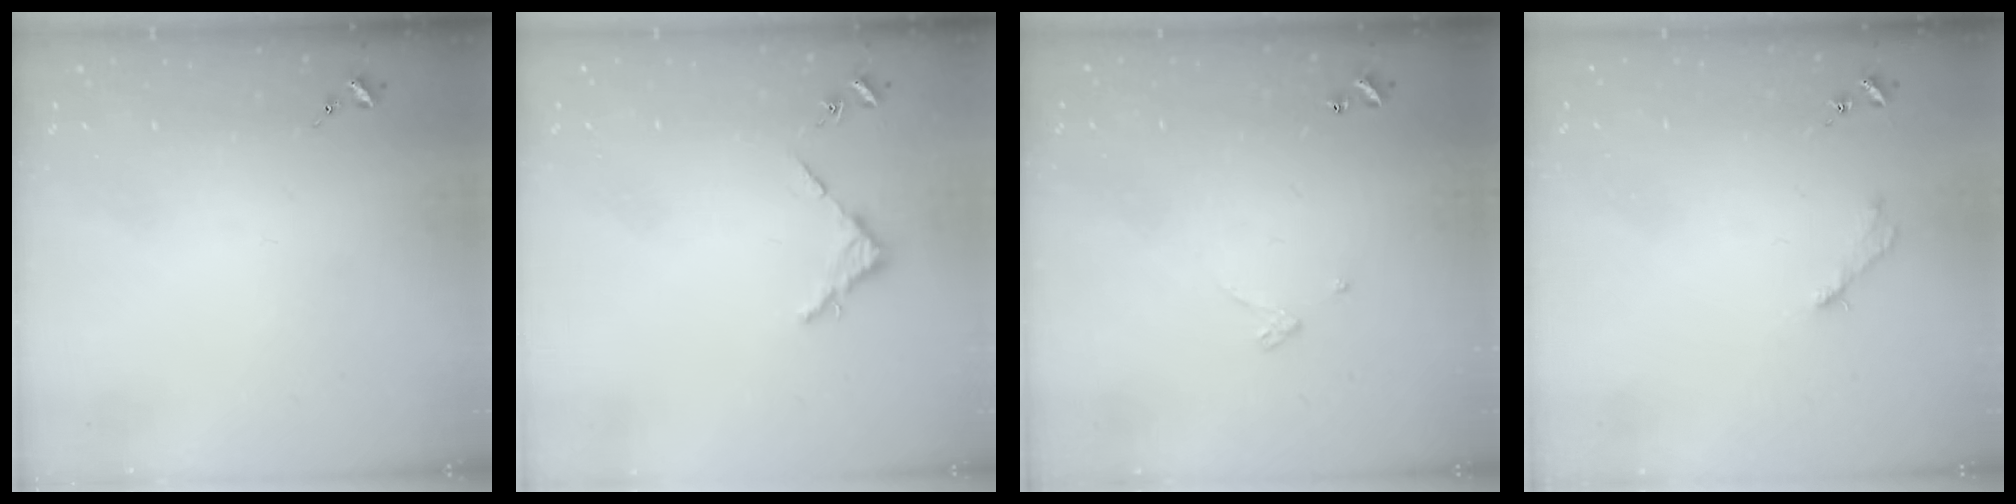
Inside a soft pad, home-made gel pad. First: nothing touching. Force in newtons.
{"total": 2.7, "press": 2.7, "slide": 0.3}
{"total": 2.4, "press": 2.4, "slide": 0.2}
{"total": 2.8, "press": 2.8, "slide": 0.4}